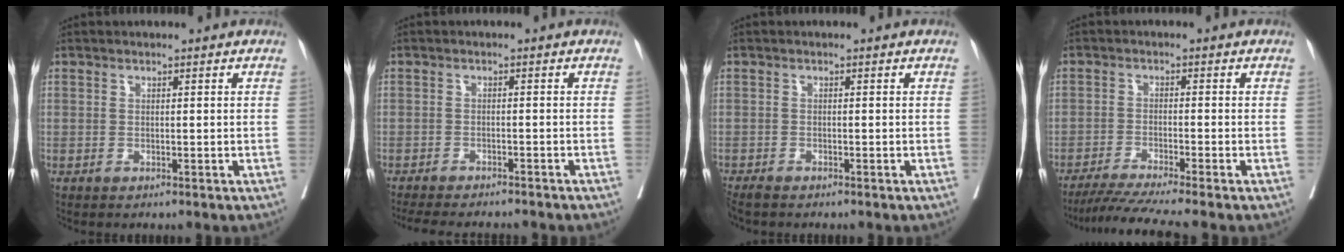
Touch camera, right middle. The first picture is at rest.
{"total": 12.2, "force": [-11.0, 1.9, 4.9], "torque": [-0.069, -0.017, -0.142]}
{"total": 2.3, "force": [-2.0, 0.5, 0.8], "torque": [-0.016, -0.006, -0.034]}
{"total": 7.6, "force": [-6.4, -1.8, 3.7], "torque": [-0.050, -0.026, -0.108]}